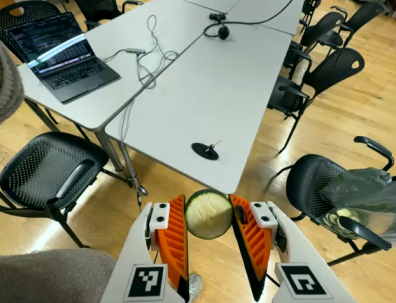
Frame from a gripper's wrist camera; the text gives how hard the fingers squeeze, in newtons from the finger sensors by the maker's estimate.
{"total": 9.5, "left": 9.4, "right": 9.7}